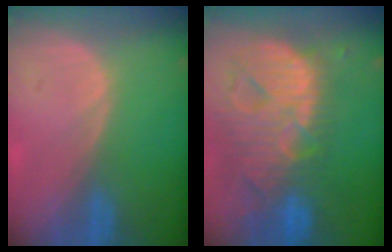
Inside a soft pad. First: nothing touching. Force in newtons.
{"total": 13.8, "press": 11.8, "slide": 7.1}